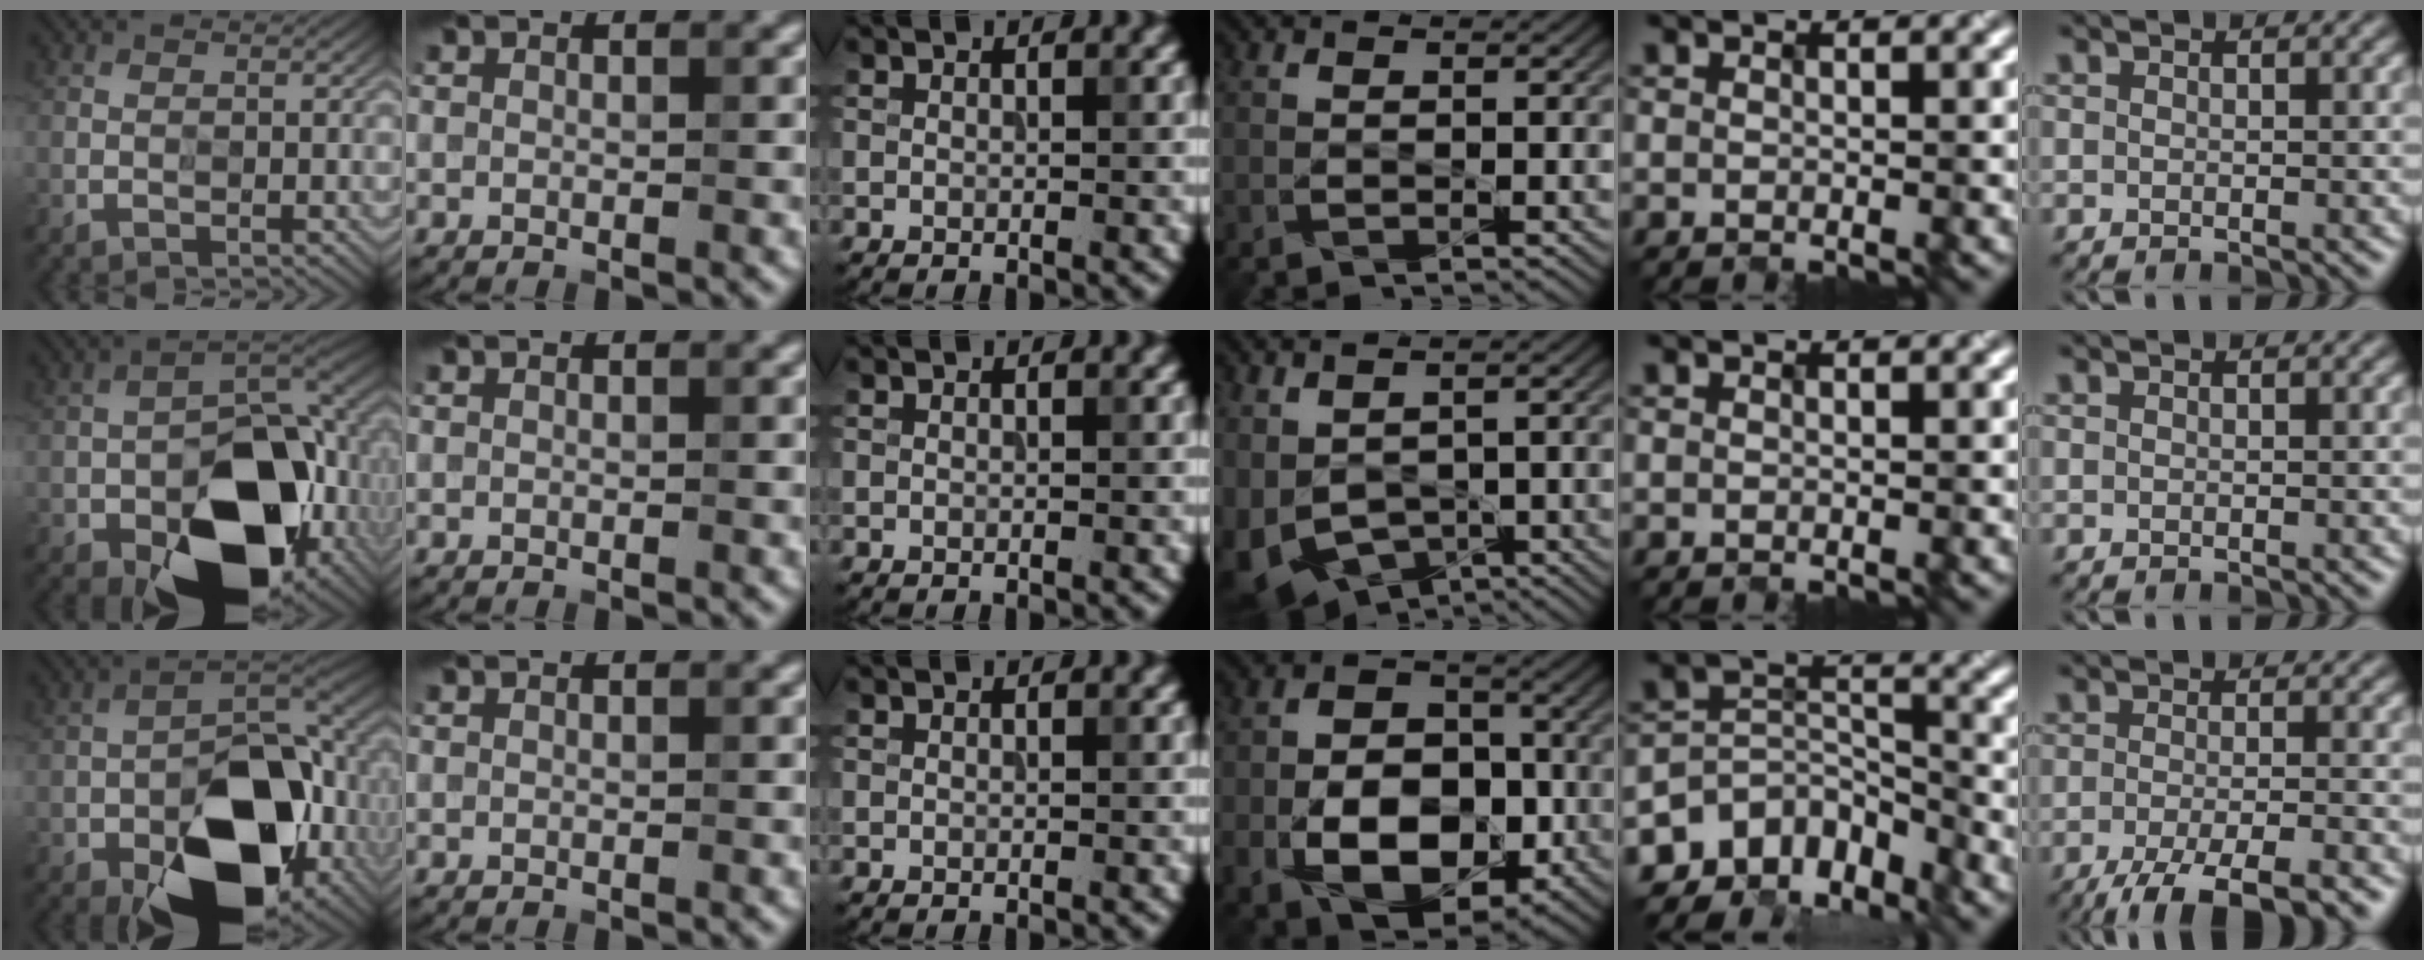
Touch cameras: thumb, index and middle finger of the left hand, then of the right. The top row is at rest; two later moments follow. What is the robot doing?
{"motion": "wipe", "object": "glasses"}